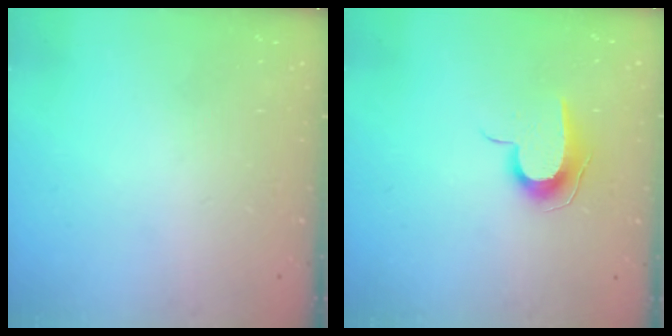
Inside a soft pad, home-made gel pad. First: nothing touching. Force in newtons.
{"total": 8.3, "press": 8.2, "slide": 0.8}